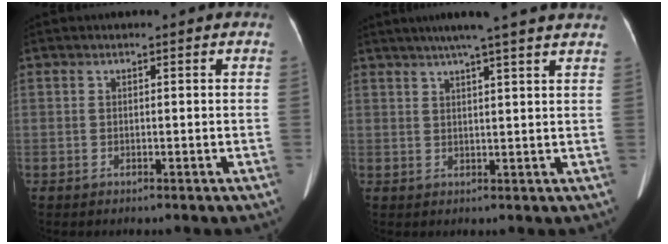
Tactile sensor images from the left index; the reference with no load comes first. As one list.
[{"total": 12.3, "force": [10.2, -0.6, 6.9], "torque": [-0.108, 0.023, 0.116]}]